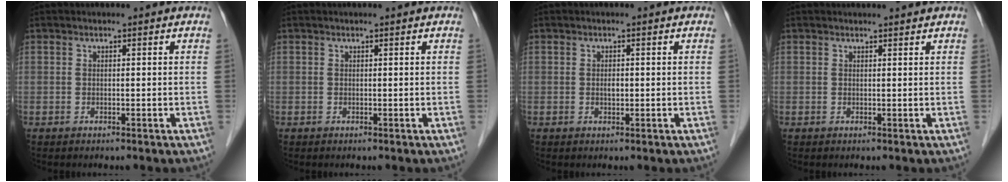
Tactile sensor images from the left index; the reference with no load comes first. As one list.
[{"total": 0.0}, {"total": 0.9, "force": [0.0, 0.5, 0.8], "torque": [-0.015, 0.001, 0.000]}, {"total": 1.3, "force": [1.3, -0.1, 0.1], "torque": [-0.008, 0.000, 0.018]}]